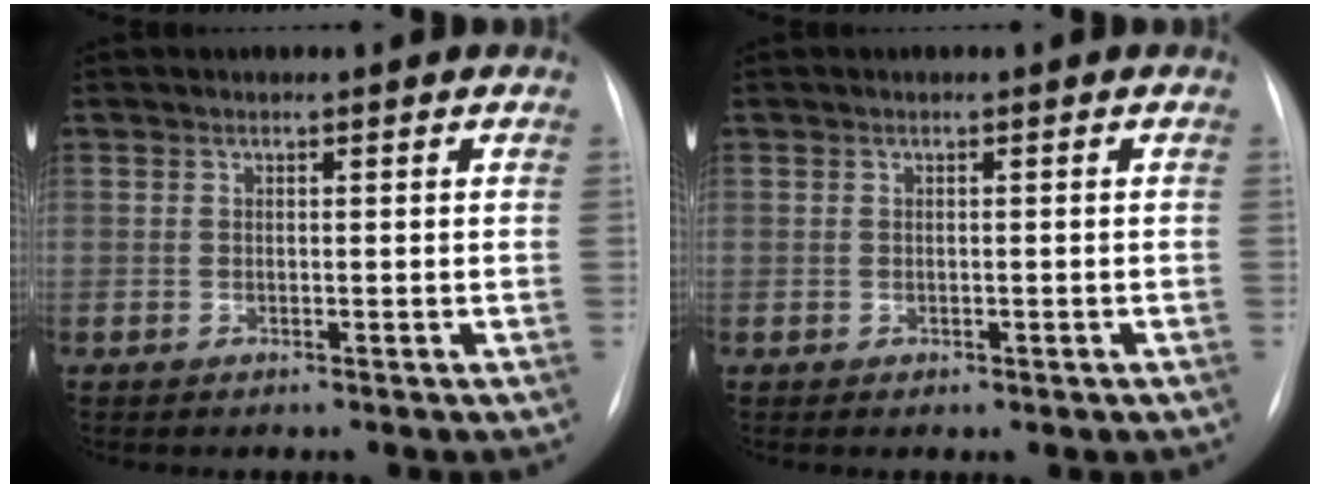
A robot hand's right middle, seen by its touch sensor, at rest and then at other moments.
{"total": 0.9, "force": [-0.3, 0.6, 0.5], "torque": [-0.006, 0.001, 0.000]}